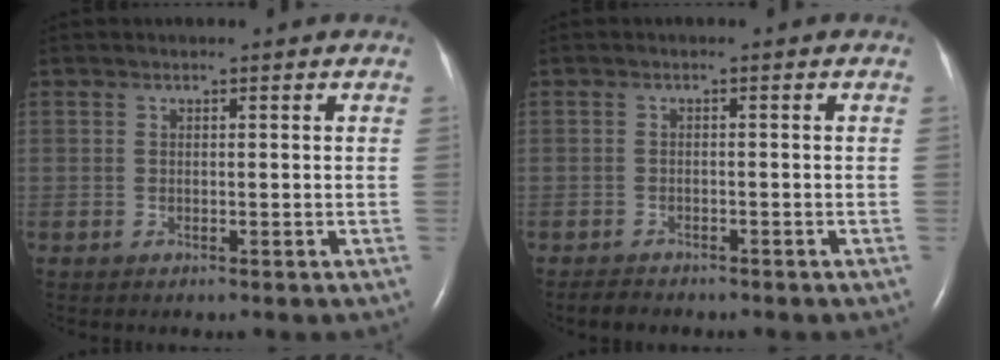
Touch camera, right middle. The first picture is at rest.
{"total": 2.0, "force": [-1.8, 0.7, 0.5], "torque": [-0.018, -0.005, -0.026]}